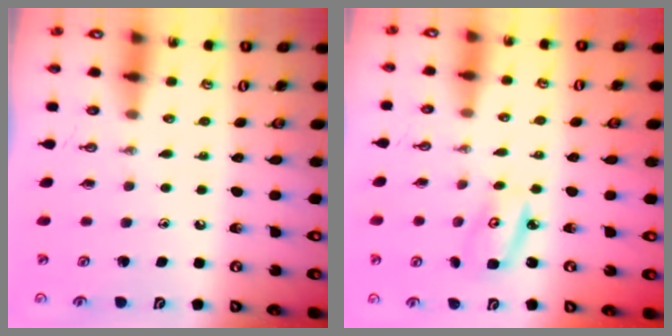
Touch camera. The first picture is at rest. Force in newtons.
{"total": 4.3, "press": 4.3, "slide": 0.3}